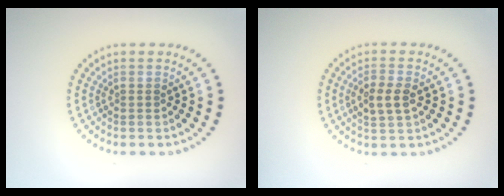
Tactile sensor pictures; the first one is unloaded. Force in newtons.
{"total": 2.6, "press": 2.6, "slide": 0.3}